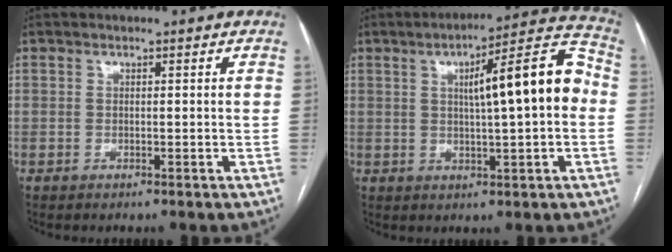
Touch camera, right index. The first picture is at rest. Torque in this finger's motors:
{"motor_torque": [0.53, 0.07, 0.32, 0.12]}